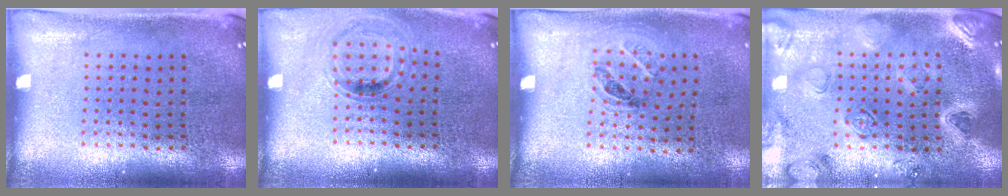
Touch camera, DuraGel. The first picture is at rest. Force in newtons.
{"total": 0.8, "press": 0.8, "slide": 0.1}
{"total": 1.1, "press": 0.7, "slide": 0.9}
{"total": 2.3, "press": 2.3, "slide": 0.1}